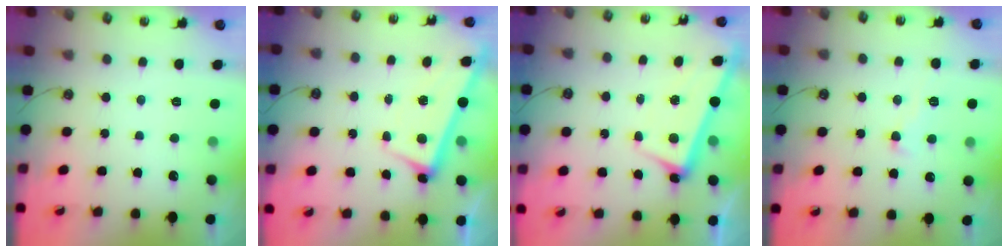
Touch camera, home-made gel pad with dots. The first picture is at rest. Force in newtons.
{"total": 2.9, "press": 2.9, "slide": 0.4}
{"total": 2.4, "press": 2.3, "slide": 0.7}
{"total": 1.0, "press": 0.4, "slide": 0.9}